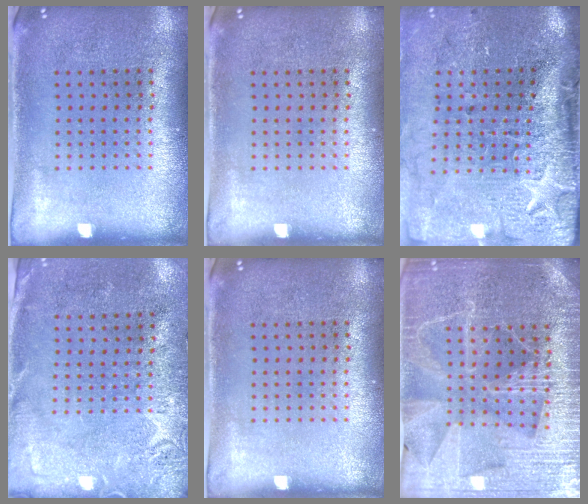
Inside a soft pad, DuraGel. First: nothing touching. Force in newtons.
{"total": 0.0}
{"total": 4.6, "press": 3.6, "slide": 2.8}
{"total": 2.8, "press": 2.4, "slide": 1.4}
{"total": 0.0}
{"total": 4.4, "press": 4.1, "slide": 1.6}